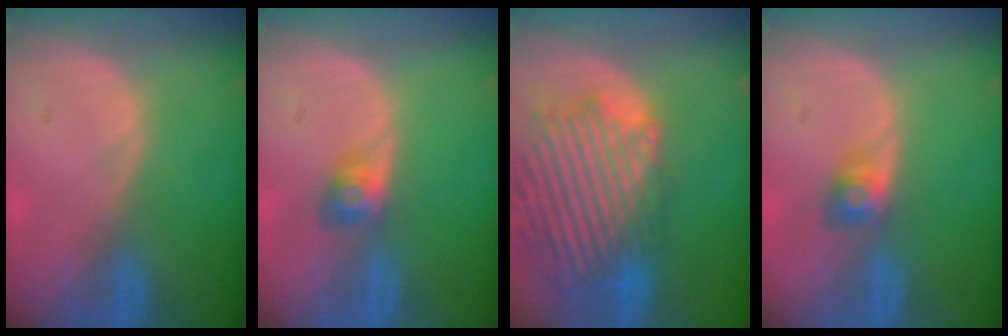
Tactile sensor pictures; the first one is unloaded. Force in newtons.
{"total": 2.8, "press": 2.6, "slide": 1.0}
{"total": 14.5, "press": 12.3, "slide": 7.6}
{"total": 2.8, "press": 2.6, "slide": 1.0}